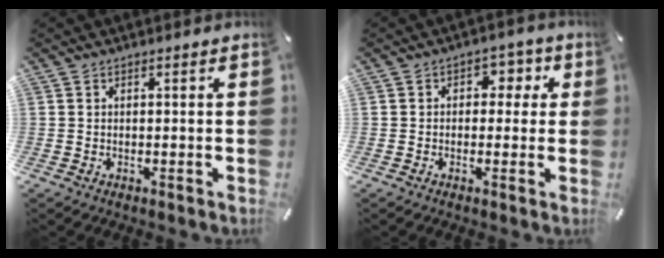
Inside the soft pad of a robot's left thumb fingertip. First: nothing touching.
{"total": 4.1, "force": [-0.1, 3.3, 2.4], "torque": [-0.019, 0.003, -0.012]}